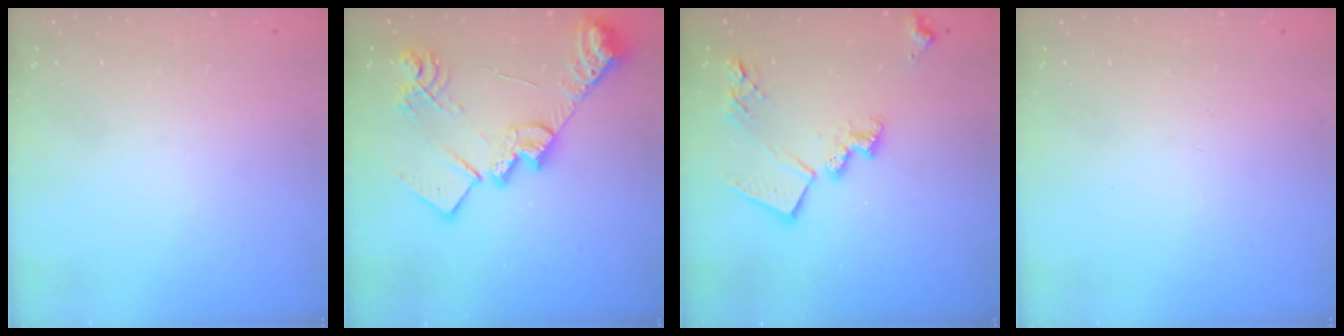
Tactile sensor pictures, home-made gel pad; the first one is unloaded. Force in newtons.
{"total": 22.1, "press": 22.1, "slide": 1.4}
{"total": 17.0, "press": 17.0, "slide": 1.0}
{"total": 0.0}